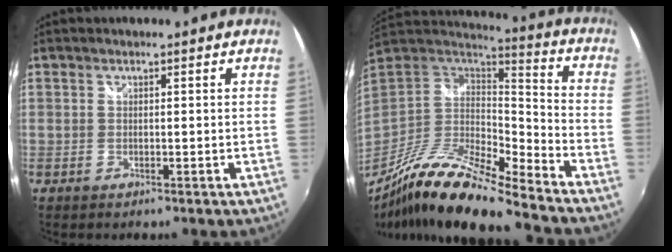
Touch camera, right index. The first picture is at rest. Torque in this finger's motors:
{"motor_torque": [-0.06, -0.03, 0.23, 0.03]}